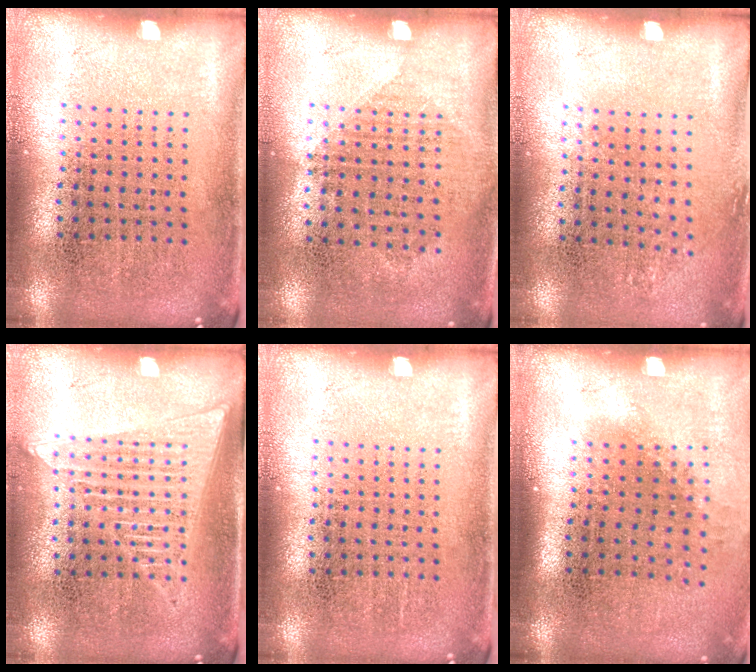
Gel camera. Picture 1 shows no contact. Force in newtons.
{"total": 1.0, "press": 0.9, "slide": 0.5}
{"total": 0.8, "press": 0.7, "slide": 0.4}
{"total": 1.6, "press": 1.5, "slide": 0.6}
{"total": 0.0}
{"total": 1.1, "press": 0.9, "slide": 0.7}